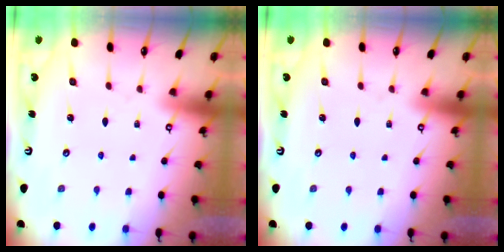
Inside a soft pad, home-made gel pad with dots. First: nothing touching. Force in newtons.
{"total": 0.0}